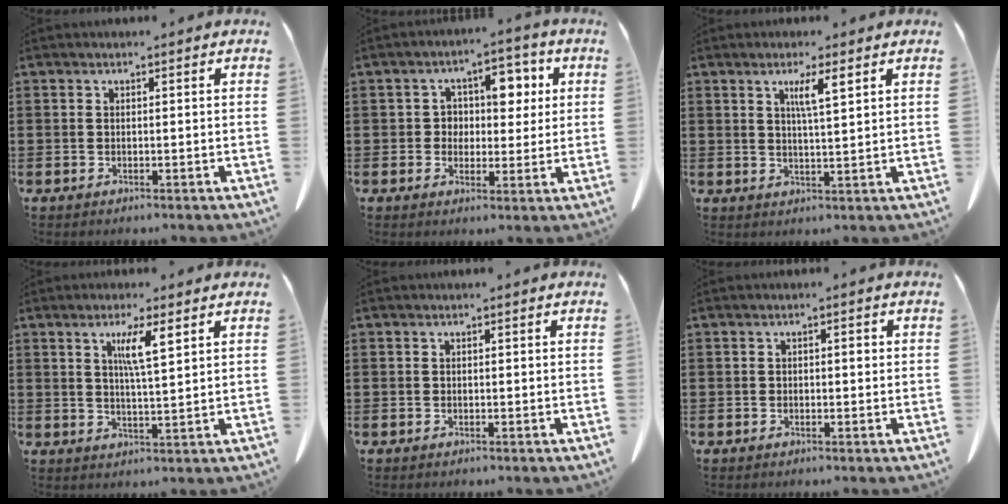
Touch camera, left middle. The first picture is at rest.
{"total": 5.2, "force": [1.6, 4.0, 2.9], "torque": [-0.059, 0.005, 0.020]}
{"total": 3.7, "force": [2.0, 0.0, 3.1], "torque": [-0.064, -0.001, 0.032]}
{"total": 5.1, "force": [2.8, 0.4, 4.3], "torque": [-0.082, -0.003, 0.043]}
{"total": 0.0}
{"total": 2.3, "force": [0.2, 1.4, 1.9], "torque": [-0.022, 0.001, -0.003]}